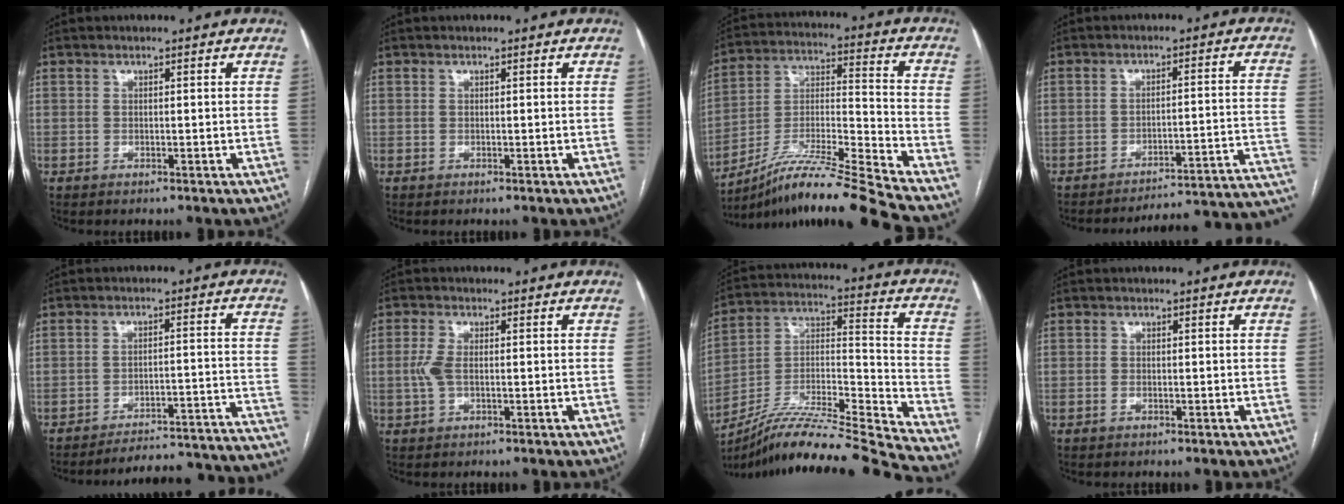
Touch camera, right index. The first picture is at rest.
{"total": 0.0}
{"total": 17.9, "force": [-15.4, -2.7, 8.6], "torque": [-0.171, -0.009, -0.280]}
{"total": 14.3, "force": [-12.1, 1.1, 7.6], "torque": [-0.052, 0.037, -0.144]}
{"total": 23.7, "force": [-22.9, 0.3, 6.1], "torque": [-0.021, -0.001, -0.280]}
{"total": 3.1, "force": [-0.2, 1.2, 2.8], "torque": [-0.077, 0.003, -0.005]}
{"total": 22.3, "force": [-19.9, -1.9, 9.9], "torque": [-0.180, -0.001, -0.344]}
{"total": 0.7, "force": [-0.4, 0.3, 0.6], "torque": [-0.013, 0.000, -0.006]}